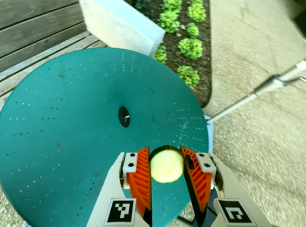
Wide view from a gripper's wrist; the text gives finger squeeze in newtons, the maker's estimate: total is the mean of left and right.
{"total": 13.1, "left": 13.1, "right": 13.1}